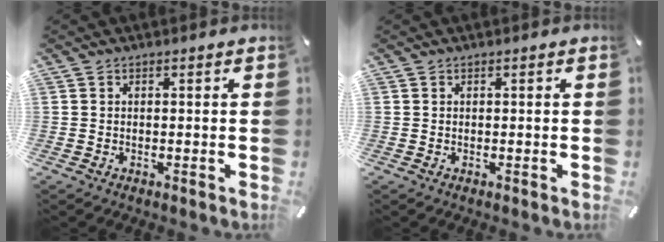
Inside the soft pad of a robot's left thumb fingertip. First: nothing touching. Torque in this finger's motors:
{"motor_torque": [0.00, 0.00, 0.00, 0.00, -0.01]}